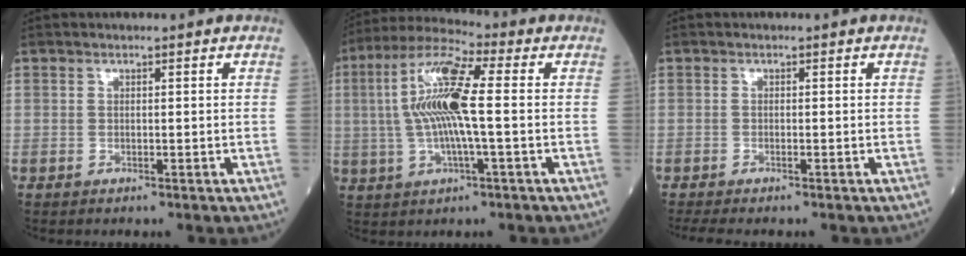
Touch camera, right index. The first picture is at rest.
{"total": 12.7, "force": [0.7, 1.6, 12.6], "torque": [-0.257, 0.016, 0.005]}
{"total": 1.5, "force": [-1.0, 0.1, 1.1], "torque": [-0.029, -0.008, -0.022]}